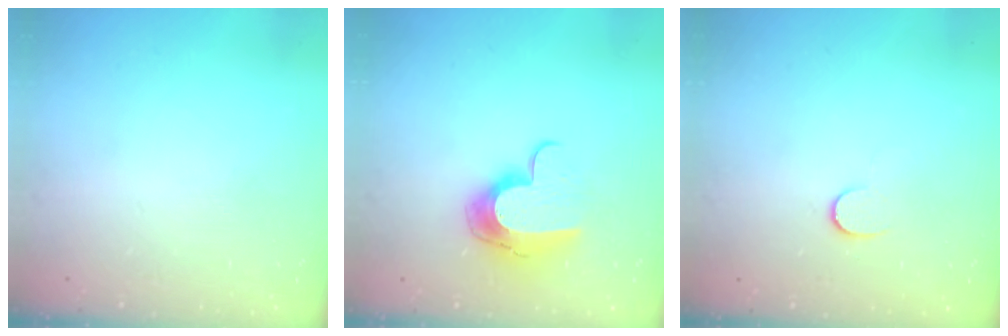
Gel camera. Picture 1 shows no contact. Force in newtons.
{"total": 11.3, "press": 11.3, "slide": 0.2}
{"total": 6.0, "press": 6.0, "slide": 0.5}